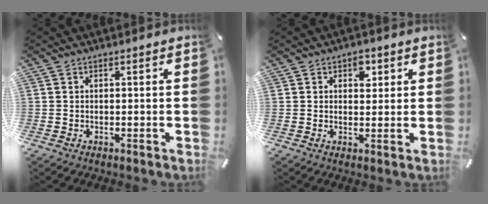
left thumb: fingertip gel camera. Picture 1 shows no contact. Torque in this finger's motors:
{"motor_torque": [0.46, 0.41, 0.24, -0.34, 0.00]}